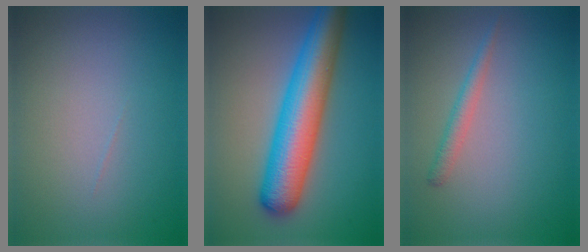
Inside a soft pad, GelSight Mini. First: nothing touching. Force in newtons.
{"total": 8.9, "press": 8.9, "slide": 0.3}
{"total": 1.5, "press": 1.5, "slide": 0.1}